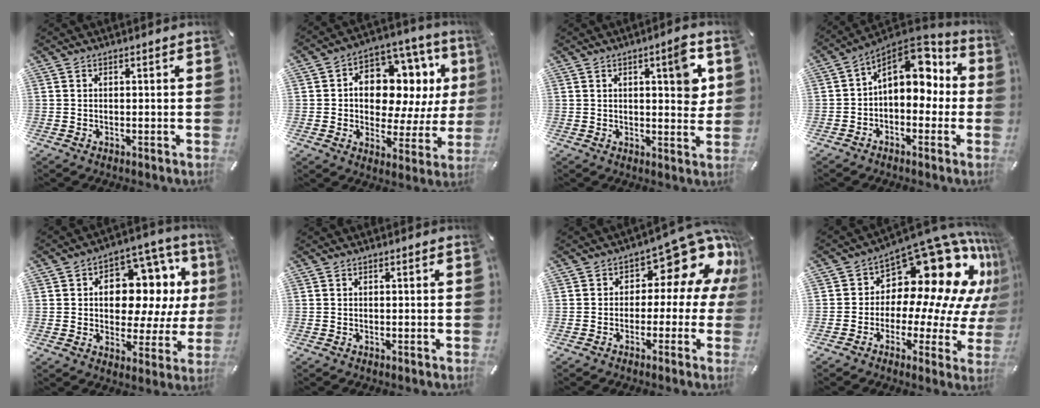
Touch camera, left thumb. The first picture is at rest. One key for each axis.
{"total": 13.0, "fx": 4.1, "fy": 9.5, "fz": 7.9, "tx": -0.112, "ty": -0.038, "tz": 0.077}
{"total": 8.4, "fx": 3.1, "fy": 2.9, "fz": 7.2, "tx": -0.090, "ty": -0.014, "tz": 0.044}
{"total": 12.0, "fx": 3.6, "fy": 8.3, "fz": 7.9, "tx": -0.099, "ty": -0.027, "tz": 0.063}
{"total": 14.3, "fx": 3.6, "fy": 9.8, "fz": 9.8, "tx": -0.123, "ty": -0.032, "tz": 0.065}
{"total": 0.0}
{"total": 12.9, "fx": 6.9, "fy": 7.0, "fz": 8.4, "tx": -0.106, "ty": -0.059, "tz": 0.113}
{"total": 18.4, "fx": 9.9, "fy": 10.3, "fz": 11.6, "tx": -0.155, "ty": -0.097, "tz": 0.165}